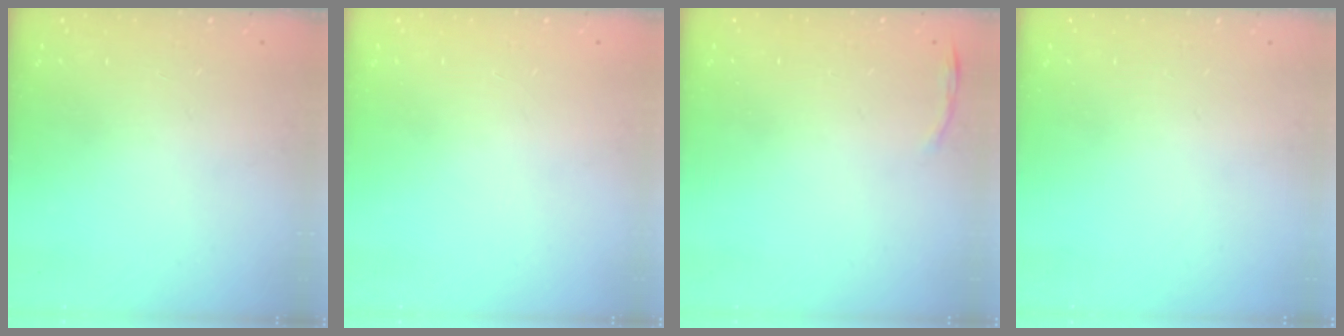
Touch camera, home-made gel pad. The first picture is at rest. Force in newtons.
{"total": 0.0}
{"total": 3.4, "press": 3.3, "slide": 0.9}
{"total": 0.0}